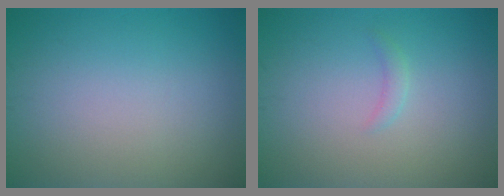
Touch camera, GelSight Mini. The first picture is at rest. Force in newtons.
{"total": 0.8, "press": 0.8, "slide": 0.1}